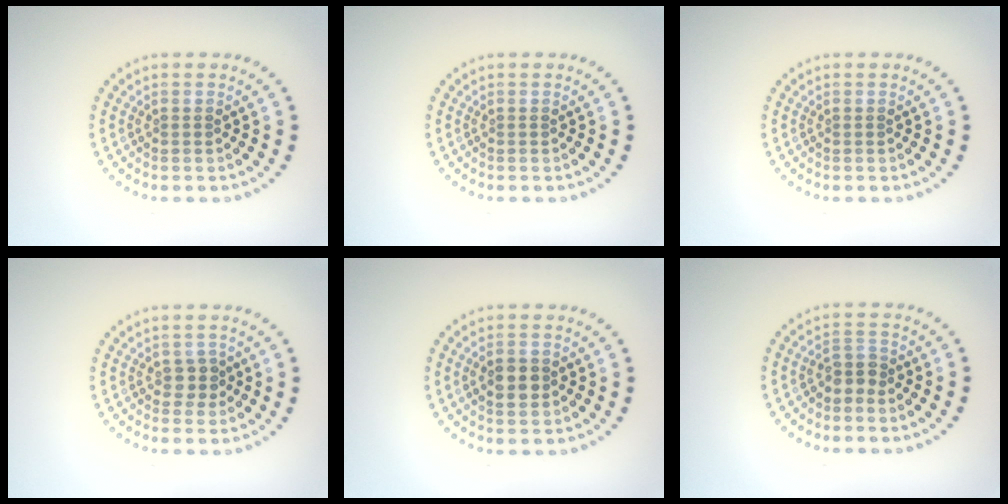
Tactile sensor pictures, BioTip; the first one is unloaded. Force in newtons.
{"total": 0.0}
{"total": 0.0}
{"total": 1.5, "press": 1.3, "slide": 0.8}
{"total": 2.9, "press": 2.9, "slide": 0.1}
{"total": 1.9, "press": 1.6, "slide": 1.0}